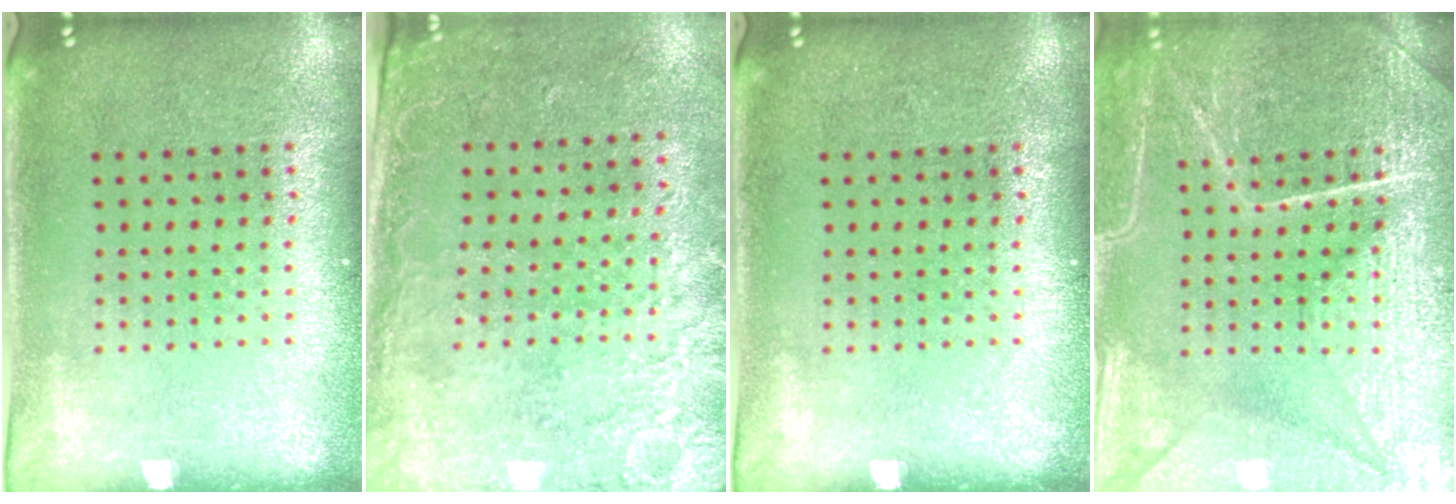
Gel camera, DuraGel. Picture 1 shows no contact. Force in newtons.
{"total": 2.6, "press": 2.1, "slide": 1.4}
{"total": 0.0}
{"total": 7.2, "press": 7.1, "slide": 0.8}